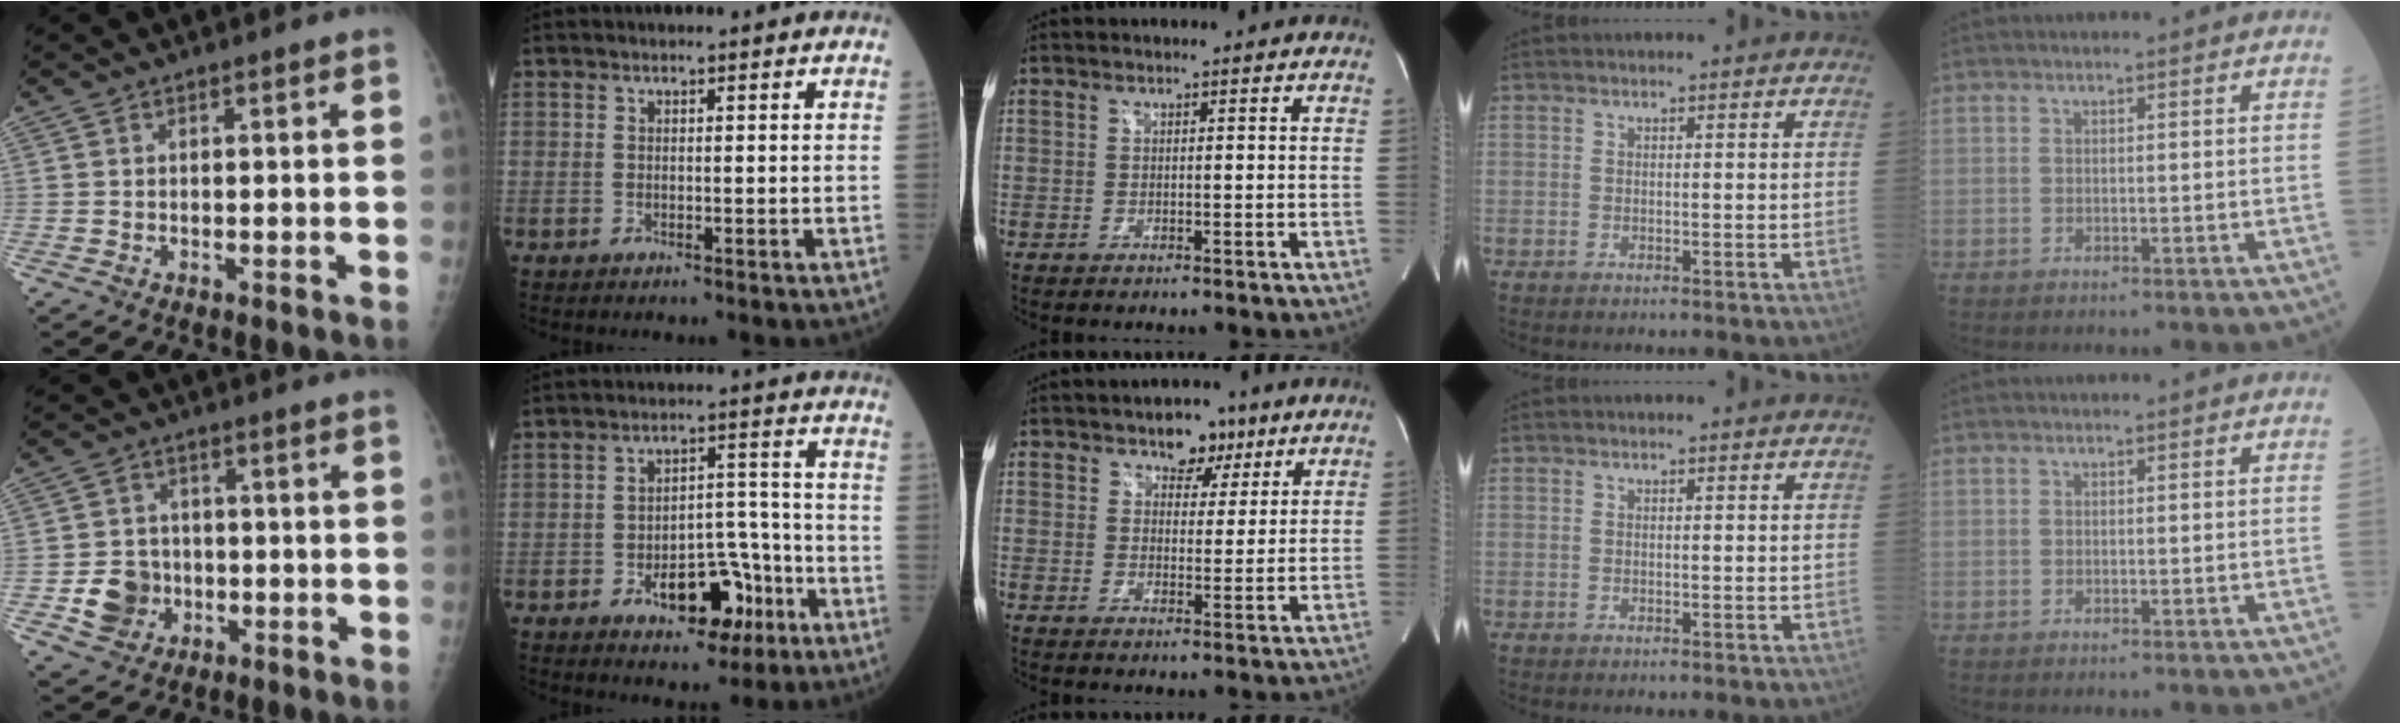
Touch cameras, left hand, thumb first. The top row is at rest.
{"thumb": {"total": 7.3, "force": [-2.0, 6.6, 2.6], "torque": [-0.019, 0.014, -0.031]}, "index": {"total": 9.6, "force": [-4.8, 5.0, 6.7], "torque": [-0.096, 0.024, -0.065]}, "middle": {"total": 5.0, "force": [3.2, 3.2, 2.1], "torque": [-0.020, 0.007, 0.048]}}